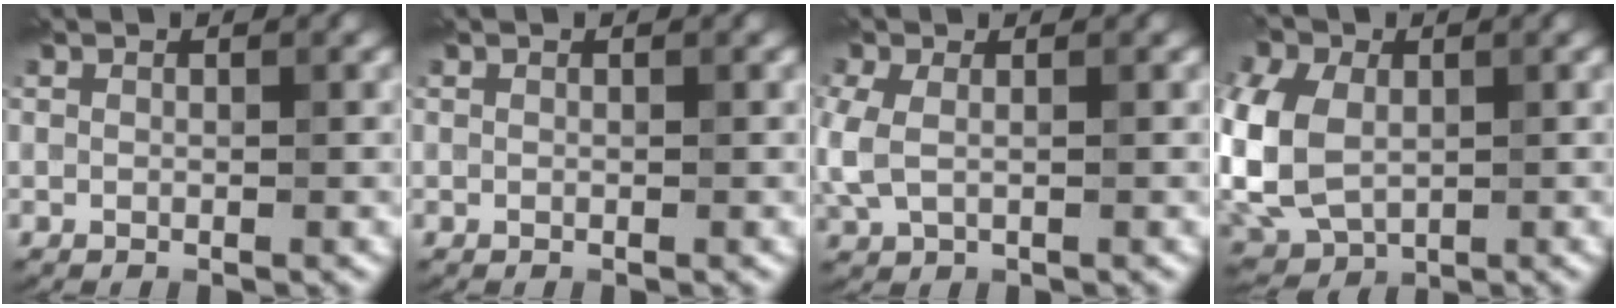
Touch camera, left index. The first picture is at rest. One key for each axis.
{"total": 0.0}
{"total": 2.8, "fx": -0.3, "fy": 1.8, "fz": 2.2, "tx": -0.067, "ty": -0.006, "tz": -0.003}
{"total": 13.6, "fx": 0.4, "fy": 10.3, "fz": 8.9, "tx": -0.194, "ty": 0.000, "tz": -0.020}